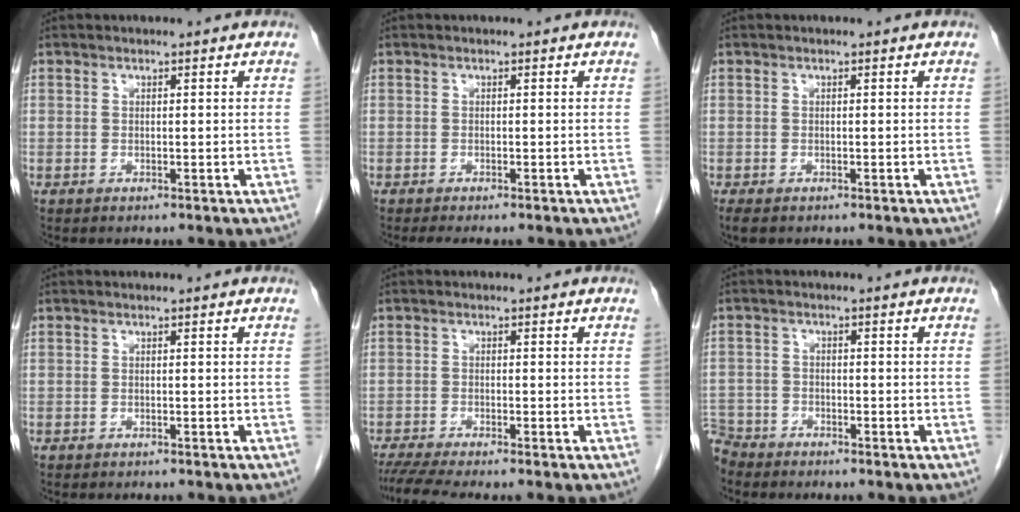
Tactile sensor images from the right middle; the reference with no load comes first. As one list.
[{"total": 3.1, "force": [-2.6, 0.6, 1.7], "torque": [-0.022, -0.009, -0.032]}, {"total": 2.2, "force": [-1.6, 1.0, 1.1], "torque": [-0.022, -0.006, -0.021]}, {"total": 2.6, "force": [-2.3, 0.5, 1.0], "torque": [-0.019, -0.007, -0.024]}, {"total": 6.2, "force": [-5.3, -0.5, 3.1], "torque": [-0.049, -0.015, -0.089]}, {"total": 5.6, "force": [-5.2, 2.2, 0.0], "torque": [-0.005, -0.009, -0.102]}]